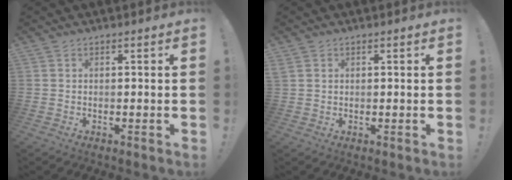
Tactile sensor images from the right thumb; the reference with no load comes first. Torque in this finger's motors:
{"motor_torque": [0.37, 0.37, 0.23, 0.10, 0.09]}